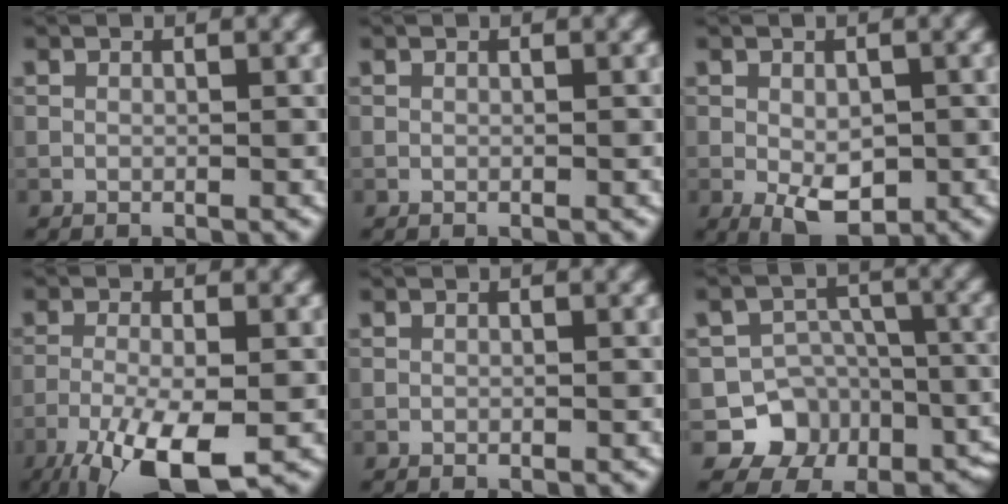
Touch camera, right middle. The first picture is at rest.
{"total": 0.0}
{"total": 4.2, "force": [-1.1, 2.3, 3.4], "torque": [-0.057, -0.011, -0.013]}
{"total": 8.6, "force": [-4.8, 2.5, 6.7], "torque": [-0.137, -0.020, -0.089]}
{"total": 0.0}
{"total": 10.1, "force": [-5.3, 7.7, 3.8], "torque": [-0.043, -0.004, -0.072]}